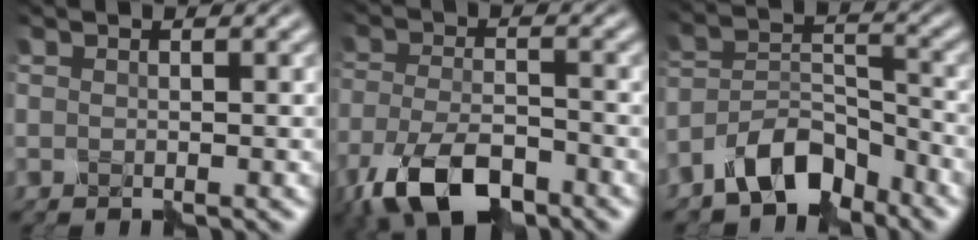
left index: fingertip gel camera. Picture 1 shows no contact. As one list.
[{"total": 8.1, "force": [-5.2, 3.4, 5.2], "torque": [-0.114, -0.013, -0.105]}, {"total": 6.4, "force": [-4.9, 2.9, 2.8], "torque": [-0.040, 0.006, -0.101]}]